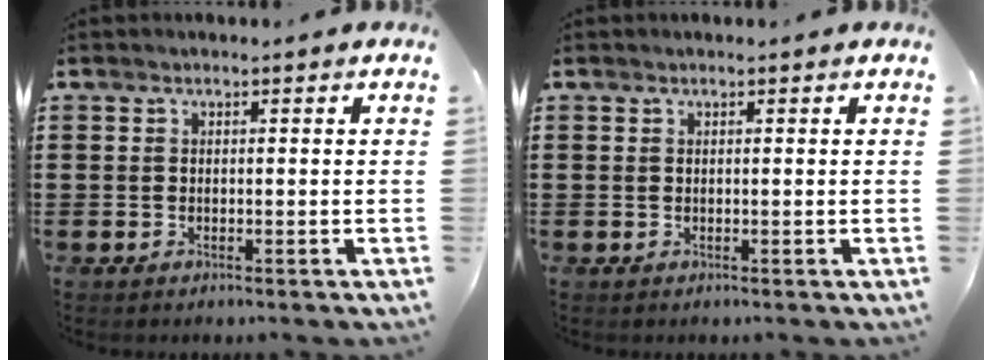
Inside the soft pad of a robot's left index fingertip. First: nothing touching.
{"total": 0.0}